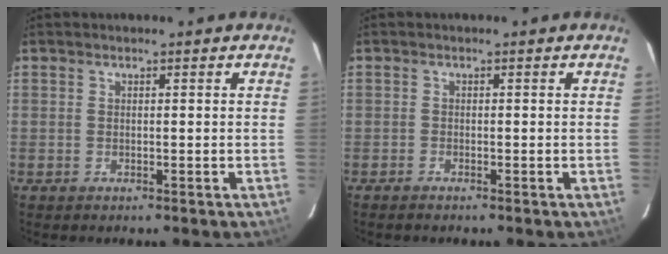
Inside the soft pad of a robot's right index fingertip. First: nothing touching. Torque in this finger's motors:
{"motor_torque": [0.04, 0.05, -0.03, -0.01]}